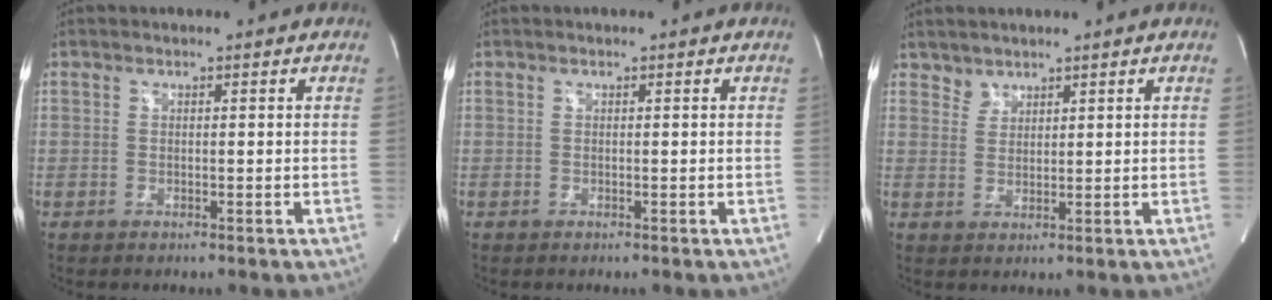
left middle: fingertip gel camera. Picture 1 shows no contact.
{"total": 0.0}
{"total": 1.8, "force": [1.6, 0.8, -0.3], "torque": [0.010, 0.002, 0.032]}